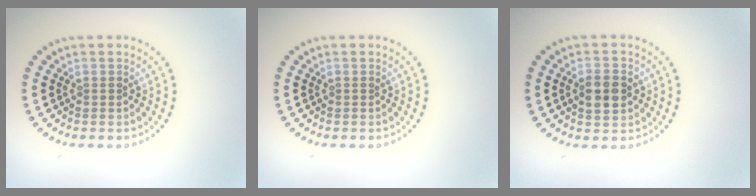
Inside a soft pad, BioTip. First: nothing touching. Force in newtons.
{"total": 0.0}
{"total": 3.2, "press": 3.2, "slide": 0.2}